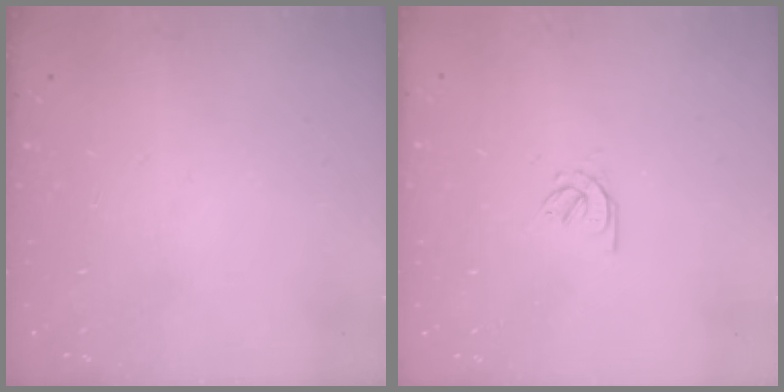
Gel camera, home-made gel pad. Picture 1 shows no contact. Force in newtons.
{"total": 2.6, "press": 2.5, "slide": 0.7}